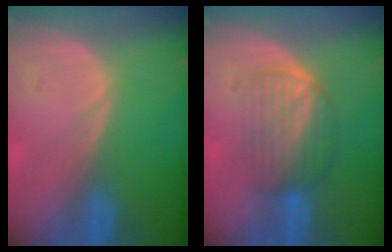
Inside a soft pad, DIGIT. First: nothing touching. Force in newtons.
{"total": 6.0, "press": 5.8, "slide": 1.5}